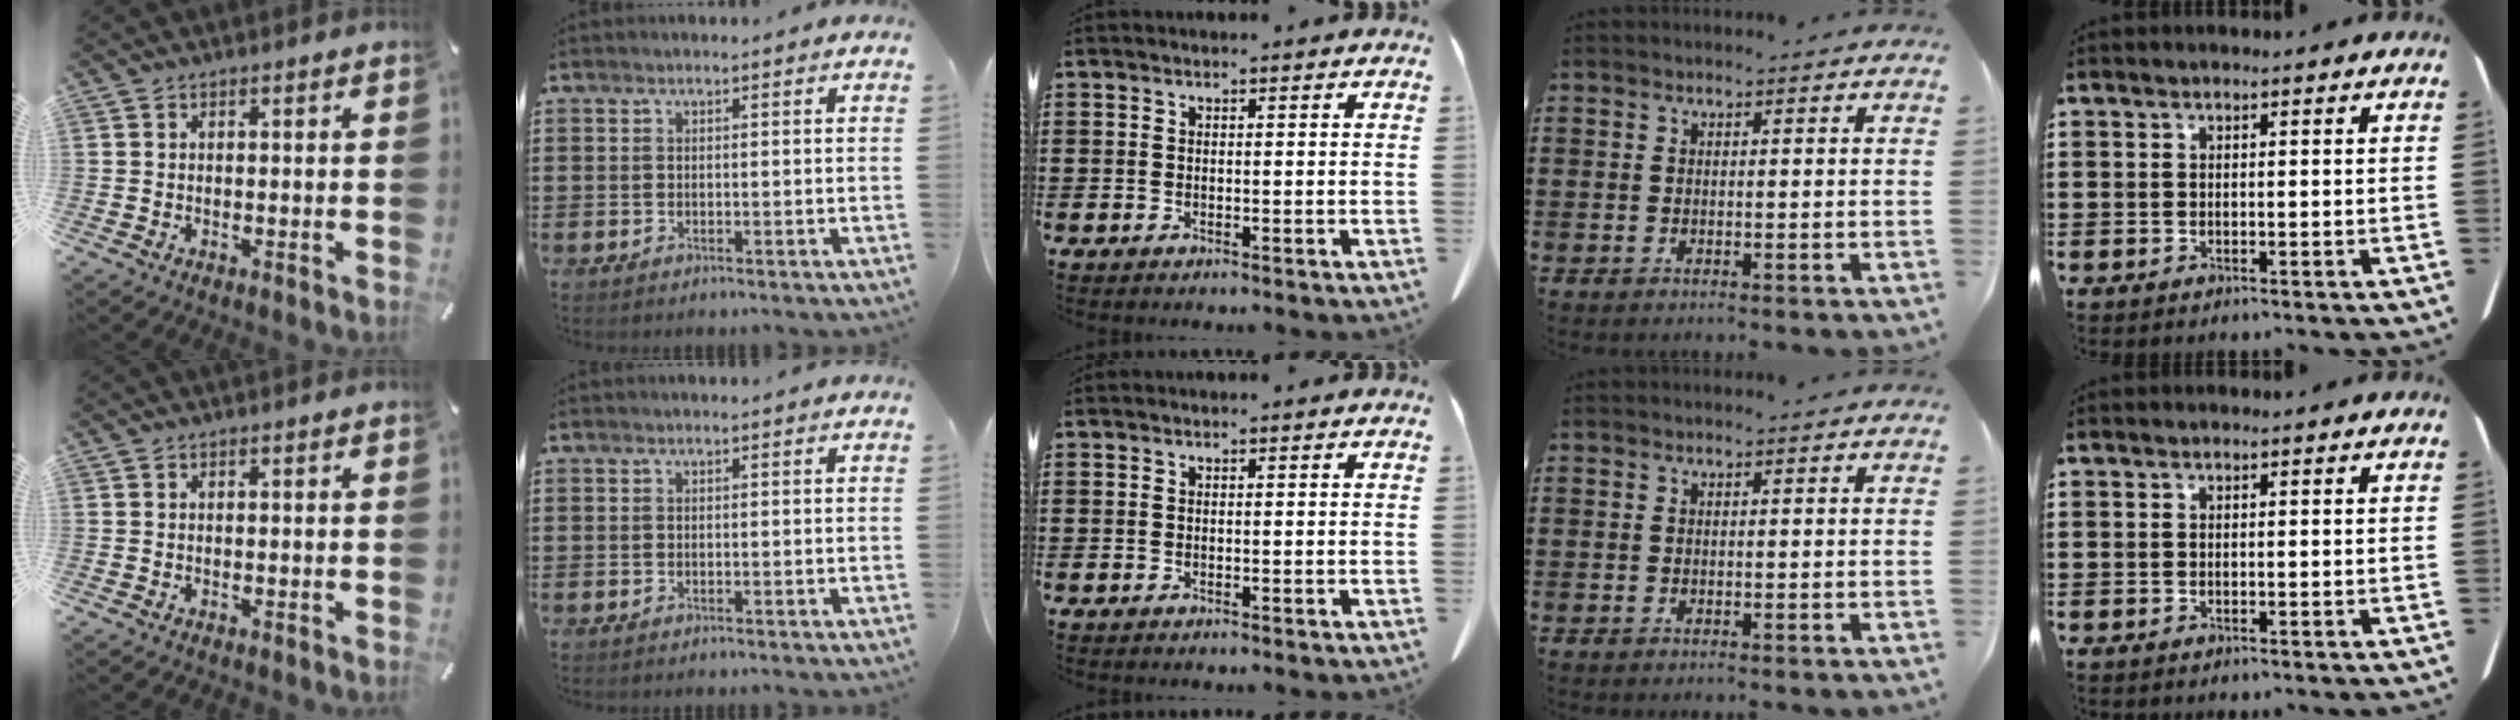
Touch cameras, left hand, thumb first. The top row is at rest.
{}